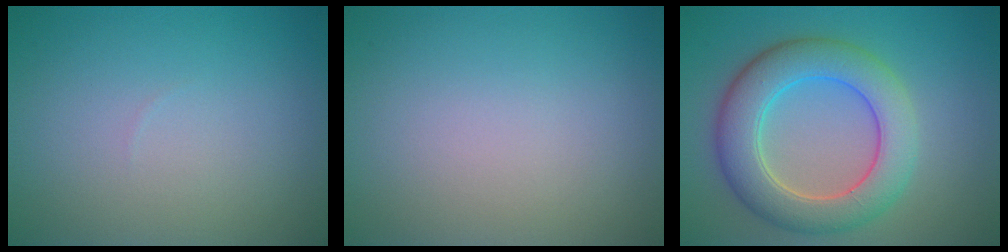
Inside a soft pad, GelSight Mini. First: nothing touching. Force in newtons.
{"total": 0.0}
{"total": 8.3, "press": 8.3, "slide": 0.1}